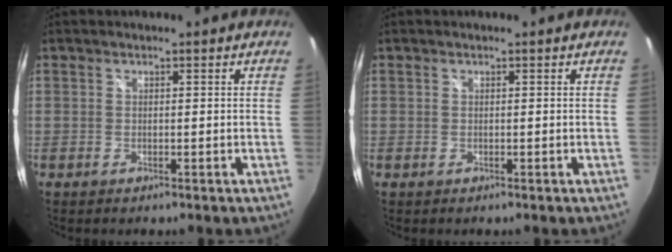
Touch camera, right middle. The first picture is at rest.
{"total": 0.0}